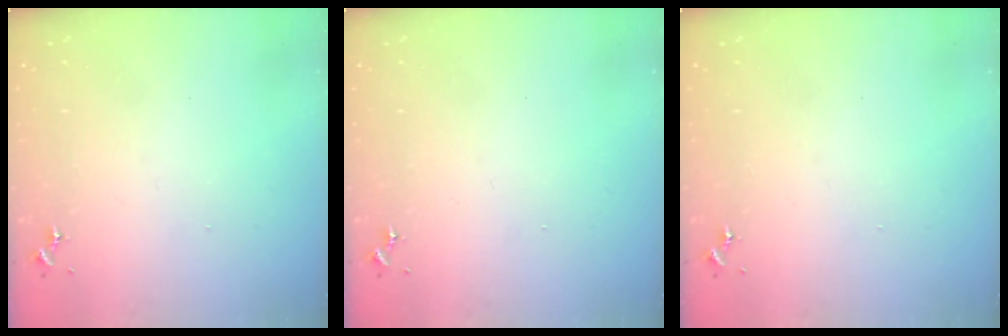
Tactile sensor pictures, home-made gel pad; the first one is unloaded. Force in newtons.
{"total": 0.0}
{"total": 0.0}